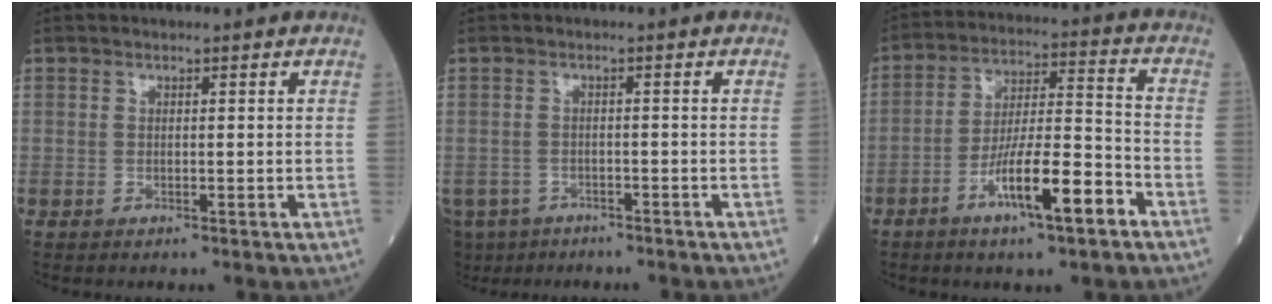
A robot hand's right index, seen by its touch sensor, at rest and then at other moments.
{"total": 6.9, "force": [-5.7, 3.6, 1.4], "torque": [-0.029, -0.010, -0.090]}
{"total": 11.7, "force": [-6.0, 1.6, 10.0], "torque": [-0.172, 0.002, -0.105]}